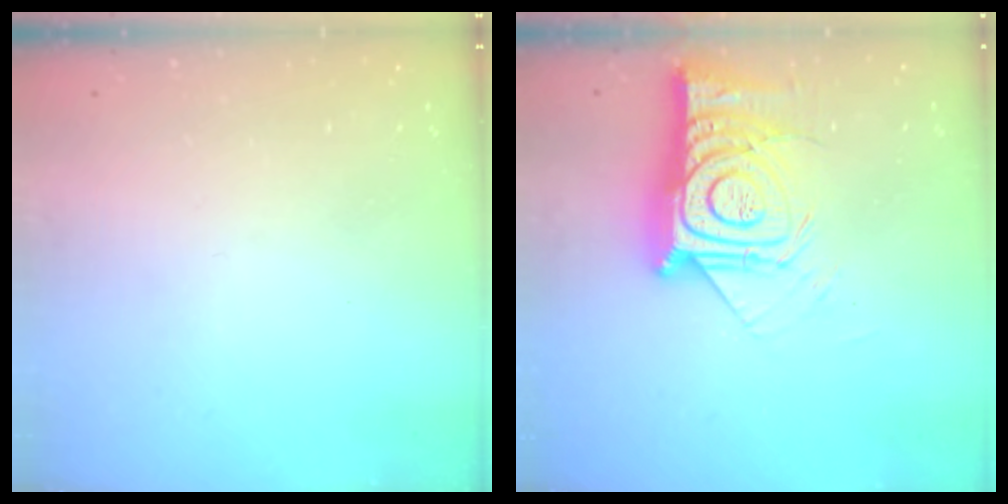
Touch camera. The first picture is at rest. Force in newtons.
{"total": 18.4, "press": 18.4, "slide": 1.5}